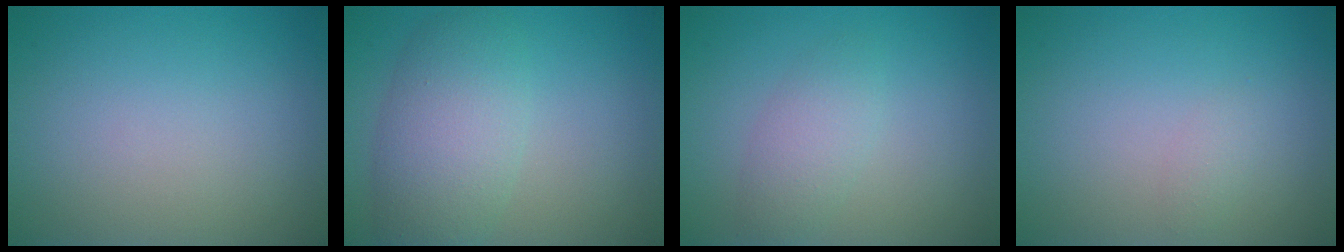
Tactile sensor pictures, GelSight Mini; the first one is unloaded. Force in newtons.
{"total": 5.6, "press": 5.6, "slide": 0.2}
{"total": 2.3, "press": 2.3, "slide": 0.2}
{"total": 0.8, "press": 0.8, "slide": 0.0}